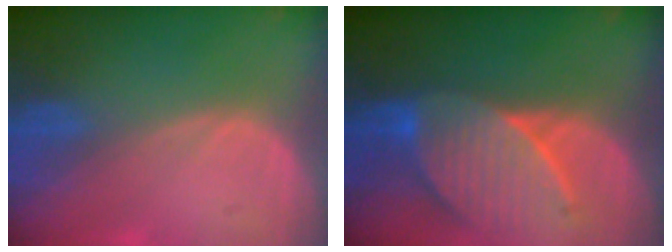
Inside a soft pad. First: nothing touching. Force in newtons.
{"total": 8.9, "press": 8.7, "slide": 2.0}